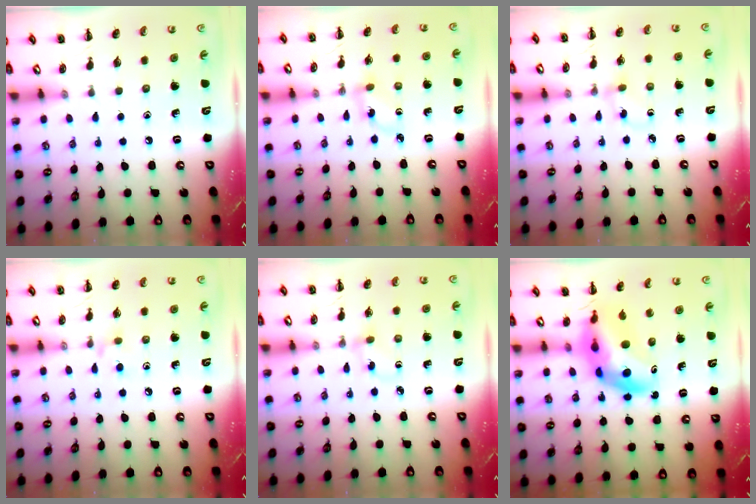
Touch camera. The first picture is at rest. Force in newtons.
{"total": 2.2, "press": 2.0, "slide": 1.0}
{"total": 1.7, "press": 1.5, "slide": 0.8}
{"total": 4.0, "press": 3.6, "slide": 1.6}
{"total": 1.7, "press": 1.5, "slide": 0.8}
{"total": 10.4, "press": 10.0, "slide": 2.9}